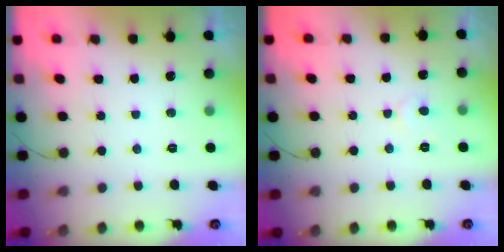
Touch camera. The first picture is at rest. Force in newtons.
{"total": 4.1, "press": 4.1, "slide": 0.3}